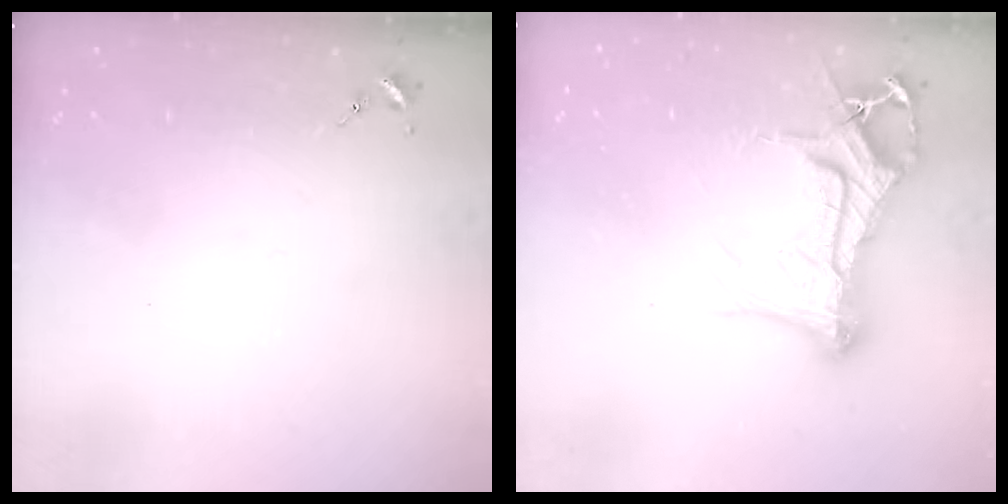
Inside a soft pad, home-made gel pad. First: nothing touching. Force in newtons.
{"total": 19.0, "press": 18.9, "slide": 1.8}